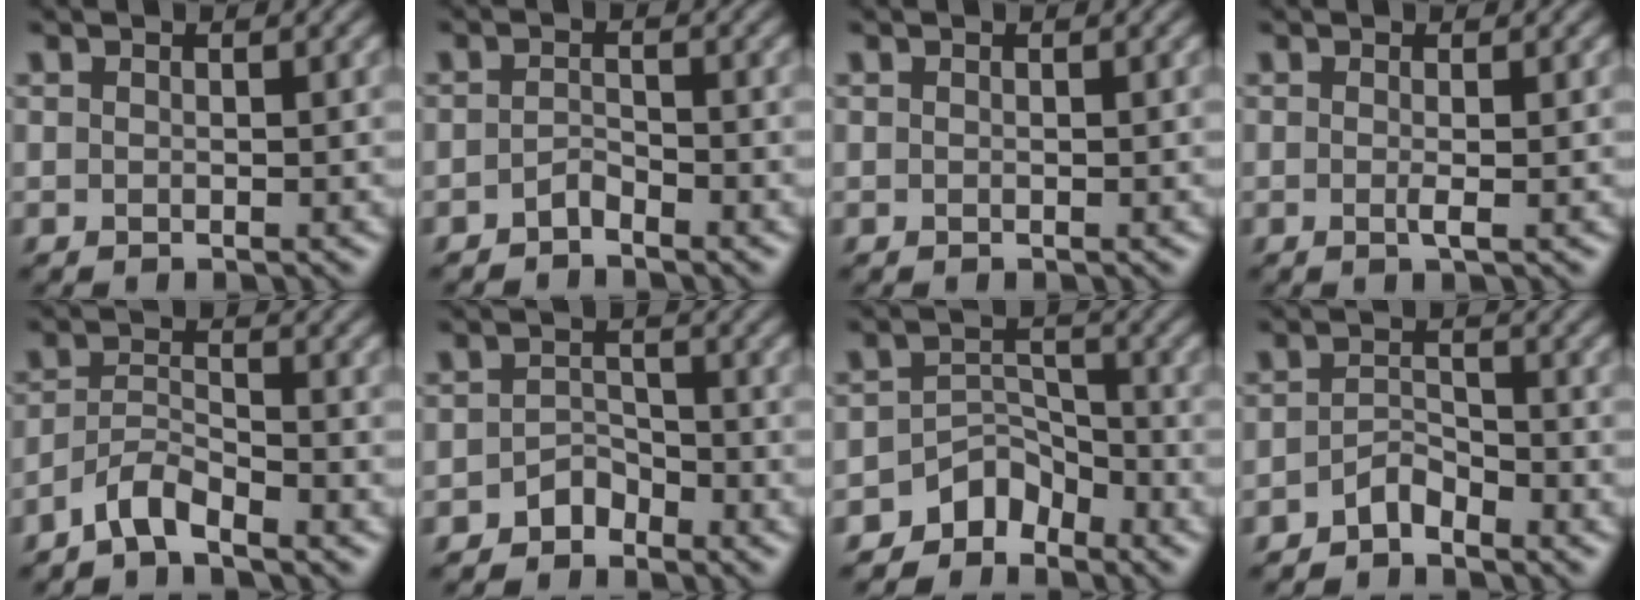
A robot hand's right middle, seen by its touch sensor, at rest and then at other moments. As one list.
[{"total": 1.2, "force": [-1.0, 0.3, 0.5], "torque": [-0.011, 0.005, -0.021]}, {"total": 0.0}, {"total": 1.0, "force": [-0.1, 0.2, 1.0], "torque": [-0.018, -0.004, -0.004]}, {"total": 2.8, "force": [-2.4, 0.5, 1.4], "torque": [-0.026, 0.009, -0.052]}, {"total": 1.9, "force": [-1.5, 1.1, 0.4], "torque": [-0.005, 0.011, -0.028]}, {"total": 3.7, "force": [-3.0, 2.0, 0.7], "torque": [0.001, 0.007, -0.060]}, {"total": 1.9, "force": [-1.6, 0.7, 0.8], "torque": [-0.015, 0.009, -0.034]}]